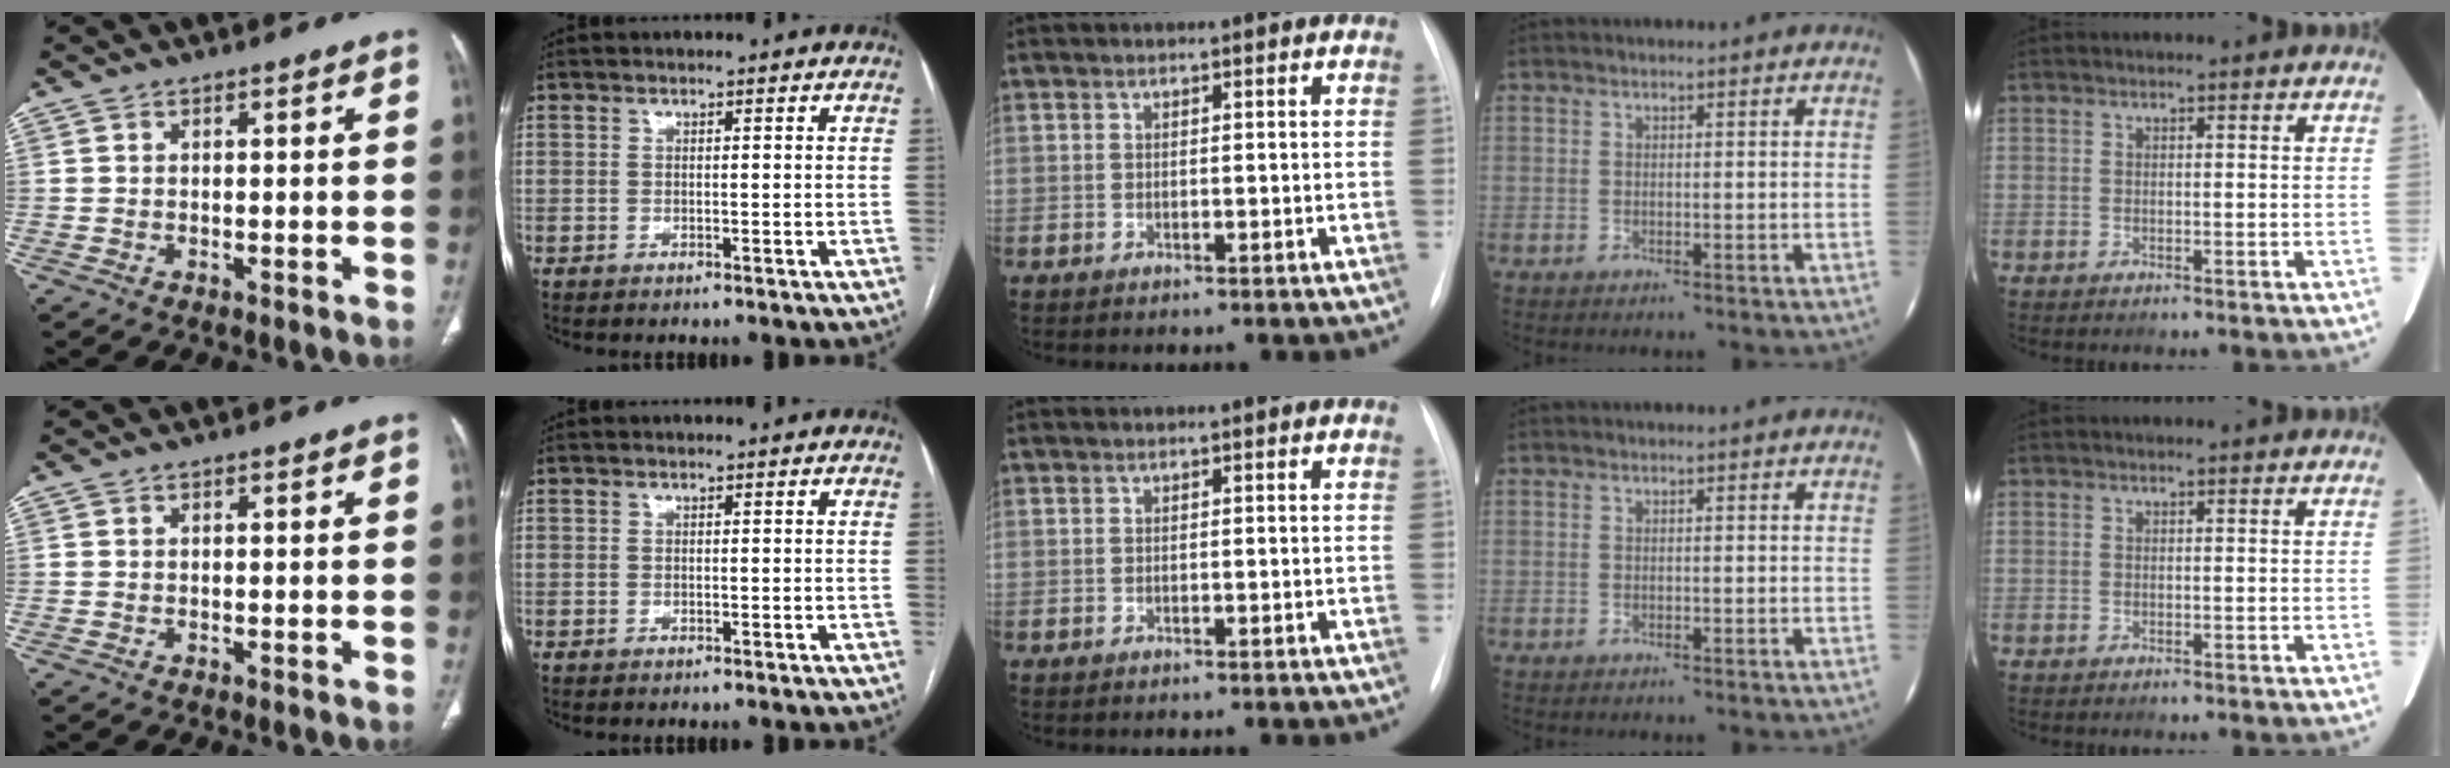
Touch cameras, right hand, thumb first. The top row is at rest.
{}